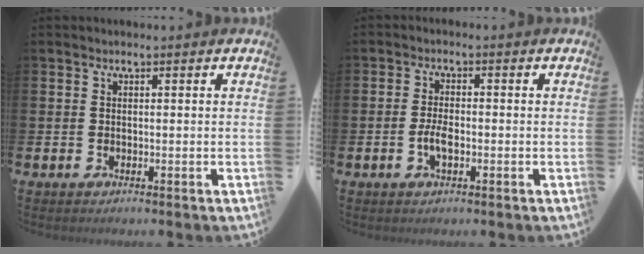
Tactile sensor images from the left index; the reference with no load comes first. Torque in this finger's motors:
{"motor_torque": [0.41, 0.19, 0.09, 0.06]}